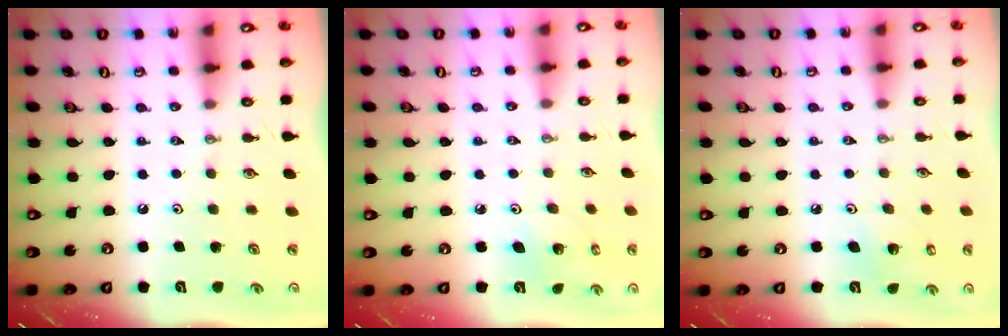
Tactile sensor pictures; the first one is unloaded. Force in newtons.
{"total": 3.3, "press": 3.2, "slide": 0.3}
{"total": 5.3, "press": 4.8, "slide": 2.3}